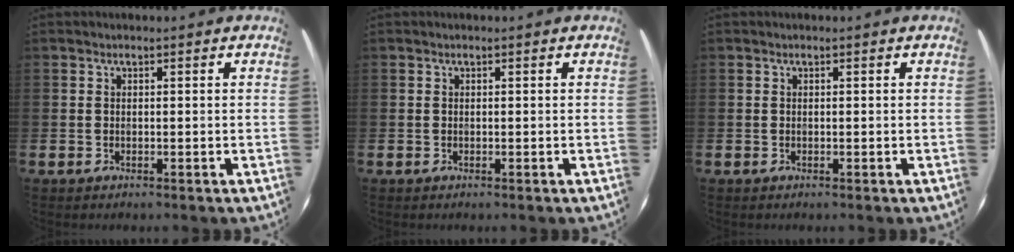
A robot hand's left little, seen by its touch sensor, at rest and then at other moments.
{"total": 0.0}
{"total": 0.0}